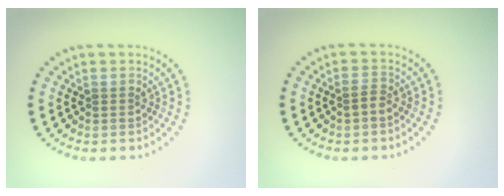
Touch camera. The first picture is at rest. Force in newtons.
{"total": 1.2, "press": 1.1, "slide": 0.5}